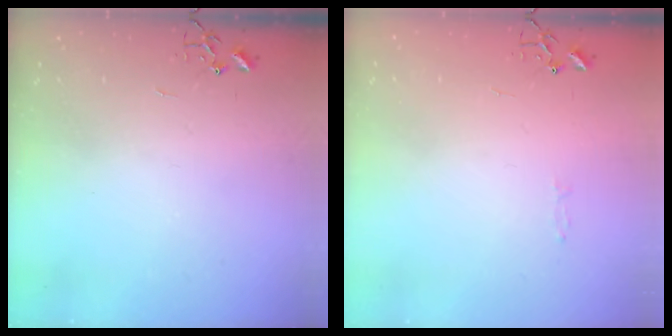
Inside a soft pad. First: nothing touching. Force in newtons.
{"total": 2.6, "press": 2.6, "slide": 0.3}